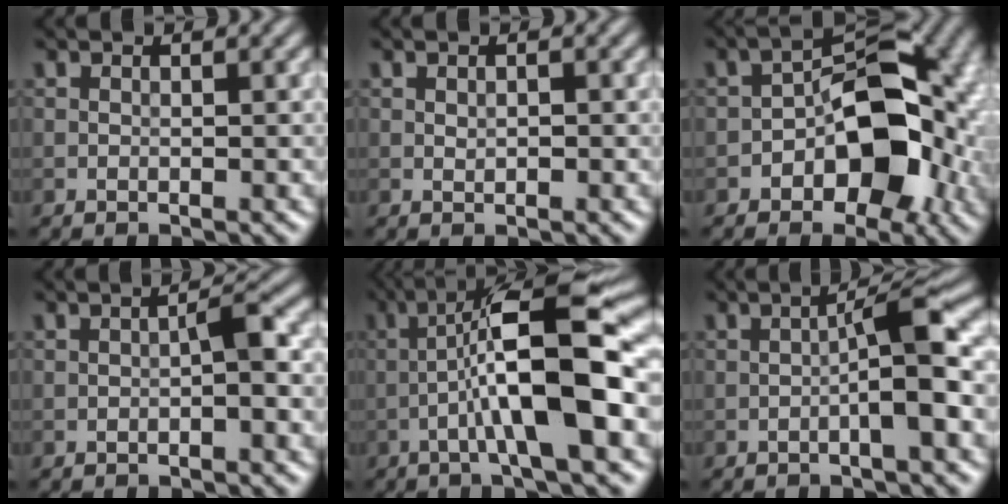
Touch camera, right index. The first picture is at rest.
{"total": 0.7, "force": [-0.1, 0.4, 0.6], "torque": [-0.010, 0.000, 0.000]}
{"total": 9.8, "force": [-2.6, 5.7, 7.5], "torque": [-0.093, 0.014, -0.049]}
{"total": 1.9, "force": [-0.5, 0.2, 1.8], "torque": [-0.031, 0.008, -0.009]}
{"total": 10.7, "force": [-2.1, 1.7, 10.4], "torque": [-0.164, 0.028, -0.038]}
{"total": 4.1, "force": [-1.0, 0.3, 4.0], "torque": [-0.064, 0.017, -0.021]}